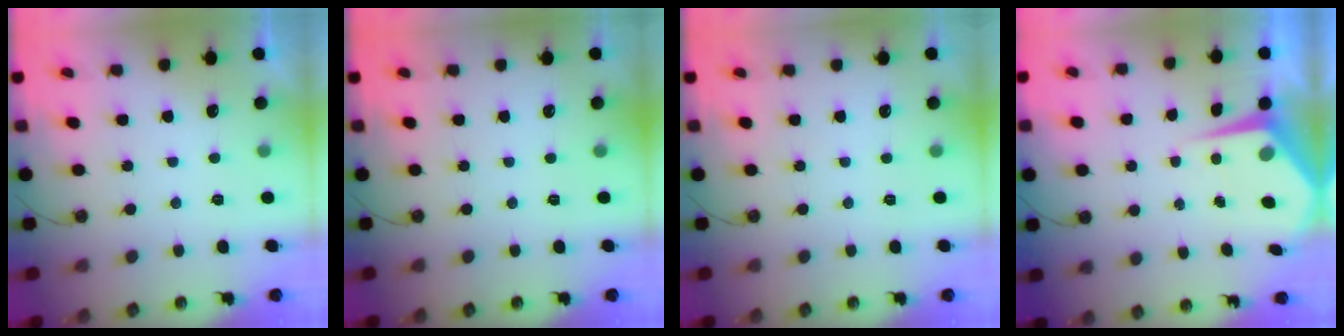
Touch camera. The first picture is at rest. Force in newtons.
{"total": 0.0}
{"total": 0.0}
{"total": 5.7, "press": 5.7, "slide": 0.4}